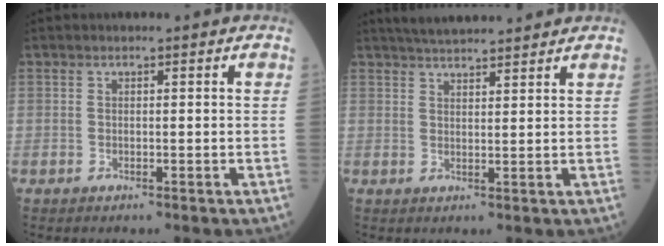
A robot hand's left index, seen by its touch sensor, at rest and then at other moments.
{"total": 7.6, "force": [7.1, 0.6, 2.8], "torque": [-0.047, 0.030, 0.111]}